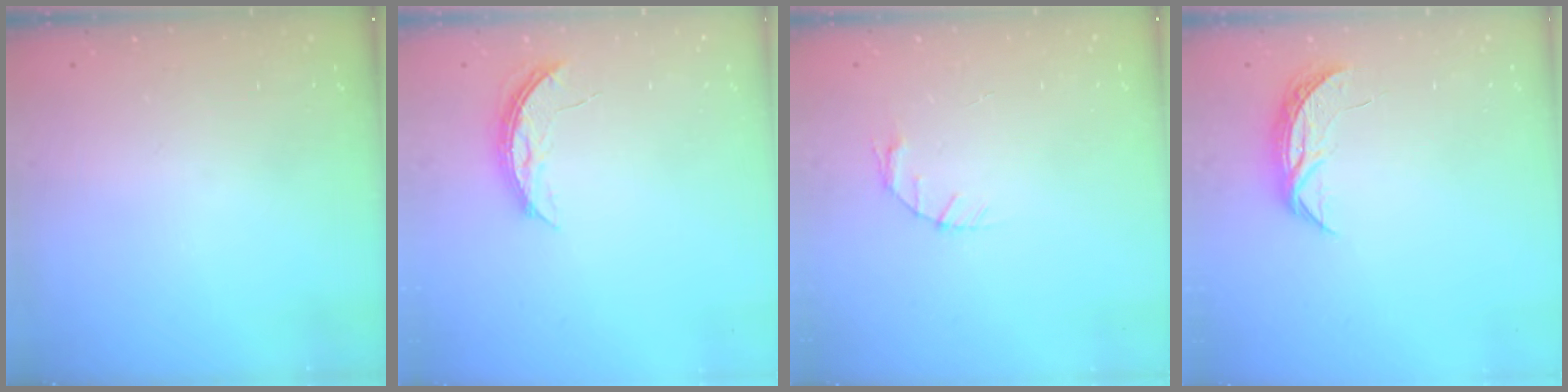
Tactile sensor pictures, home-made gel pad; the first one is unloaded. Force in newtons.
{"total": 5.8, "press": 5.7, "slide": 0.5}
{"total": 3.7, "press": 3.7, "slide": 0.5}
{"total": 5.8, "press": 5.8, "slide": 0.6}